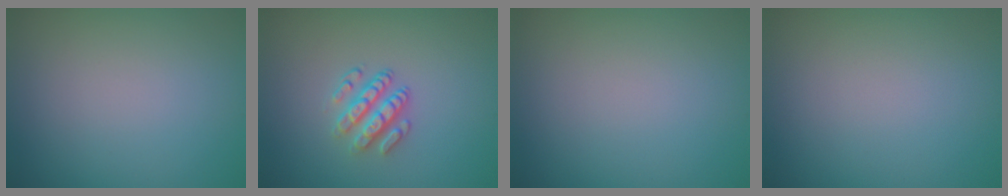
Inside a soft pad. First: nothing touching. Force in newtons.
{"total": 2.8, "press": 2.4, "slide": 1.5}
{"total": 0.0}
{"total": 0.0}